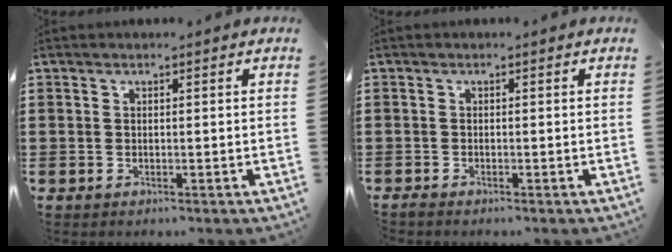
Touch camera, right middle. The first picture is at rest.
{"total": 0.7, "force": [-0.7, 0.0, 0.2], "torque": [-0.006, -0.004, -0.012]}